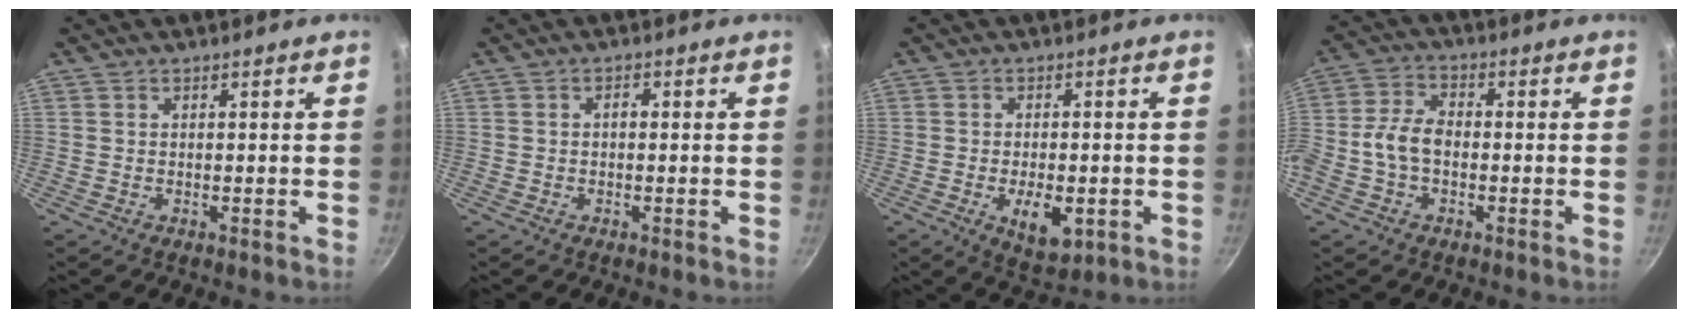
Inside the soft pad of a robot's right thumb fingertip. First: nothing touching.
{"total": 1.3, "force": [-0.1, 0.8, 1.0], "torque": [-0.015, 0.007, -0.004]}
{"total": 7.8, "force": [-2.3, 4.0, 6.3], "torque": [-0.080, -0.001, -0.025]}
{"total": 7.3, "force": [-1.5, 4.6, 5.4], "torque": [-0.105, 0.033, -0.040]}